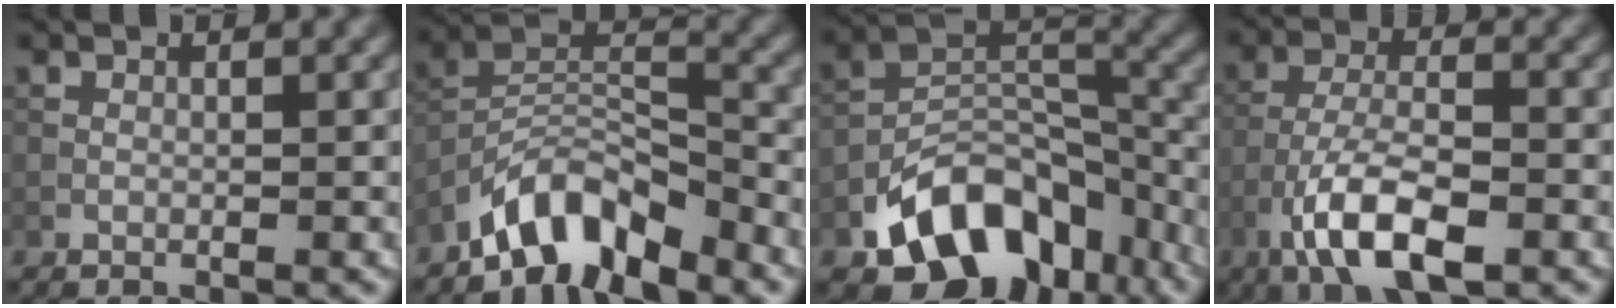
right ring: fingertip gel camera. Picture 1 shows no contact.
{"total": 6.9, "force": [-5.5, 2.4, 3.4], "torque": [-0.050, 0.006, -0.111]}
{"total": 11.0, "force": [-6.4, 6.6, 6.1], "torque": [-0.086, 0.002, -0.115]}
{"total": 7.7, "force": [-4.0, 2.9, 6.0], "torque": [-0.116, 0.002, -0.078]}